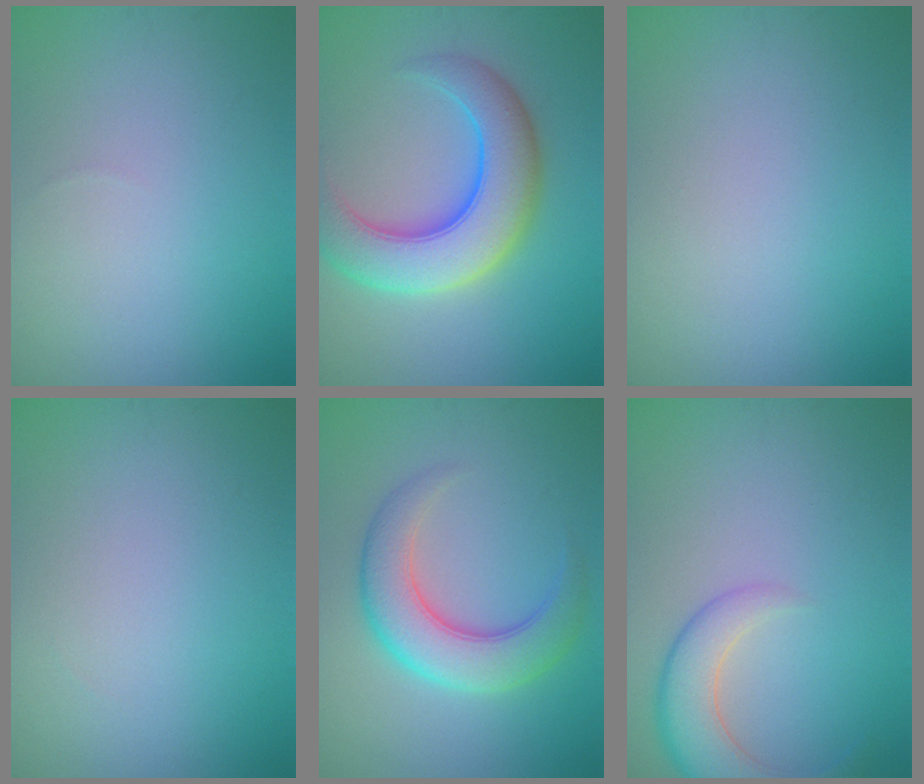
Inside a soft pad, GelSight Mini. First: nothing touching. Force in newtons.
{"total": 8.7, "press": 8.7, "slide": 0.3}
{"total": 0.0}
{"total": 0.0}
{"total": 6.1, "press": 6.1, "slide": 0.1}
{"total": 5.2, "press": 5.2, "slide": 0.3}